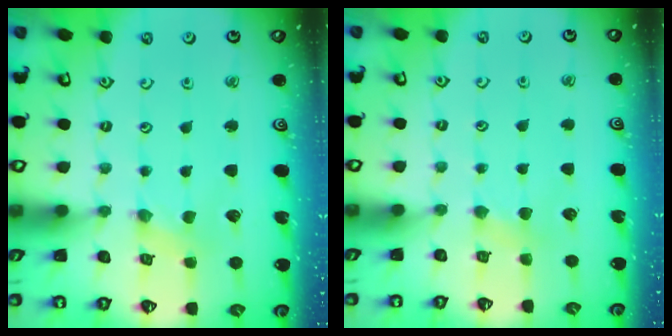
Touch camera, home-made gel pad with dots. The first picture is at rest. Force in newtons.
{"total": 1.9, "press": 1.8, "slide": 0.4}